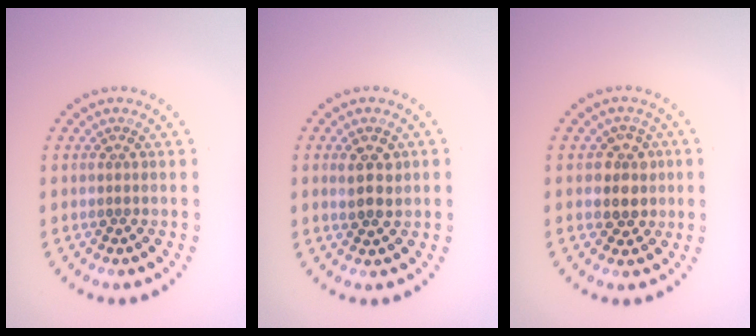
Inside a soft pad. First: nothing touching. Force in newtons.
{"total": 2.4, "press": 2.3, "slide": 0.8}
{"total": 2.9, "press": 2.6, "slide": 1.2}